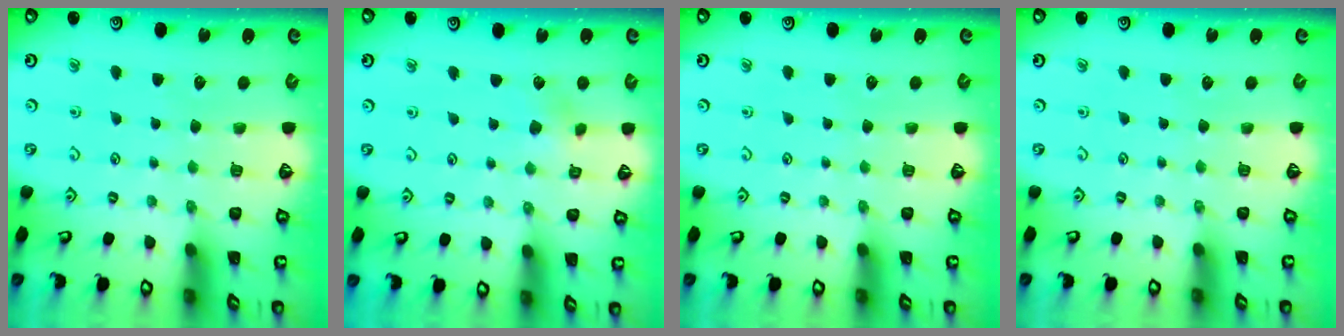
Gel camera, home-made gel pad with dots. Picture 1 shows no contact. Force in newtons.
{"total": 3.0, "press": 2.9, "slide": 0.4}
{"total": 0.0}
{"total": 0.0}